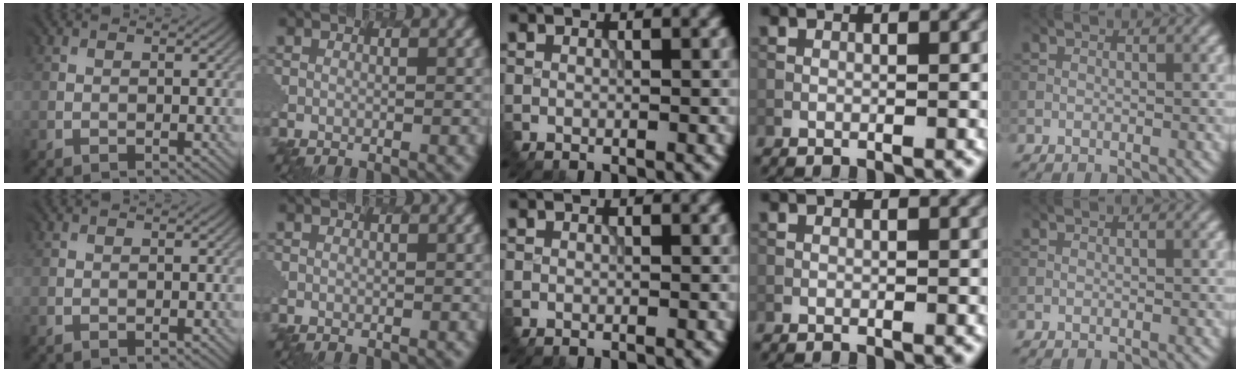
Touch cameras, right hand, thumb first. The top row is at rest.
{}